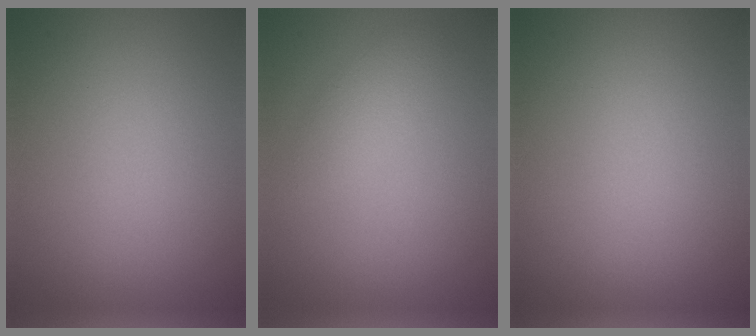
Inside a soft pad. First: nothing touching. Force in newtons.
{"total": 1.6, "press": 1.6, "slide": 0.0}
{"total": 0.0}